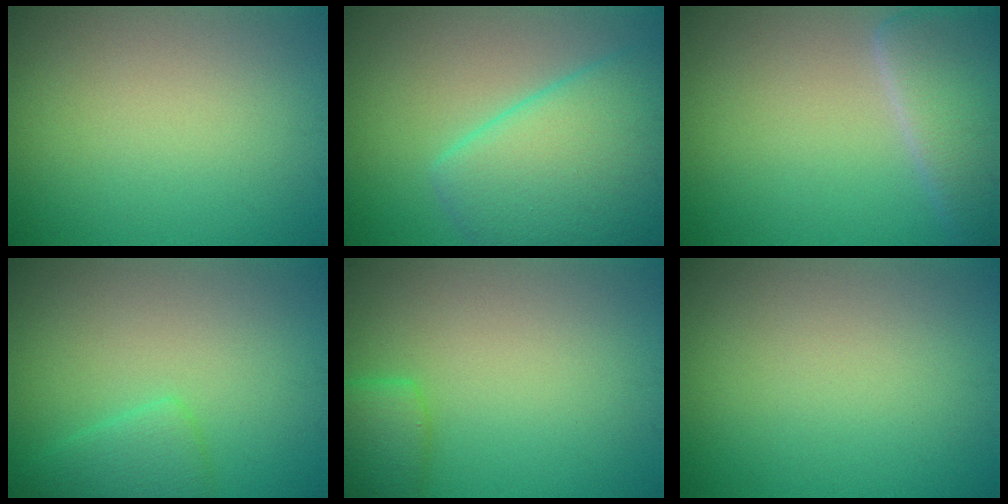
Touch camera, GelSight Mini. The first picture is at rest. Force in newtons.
{"total": 8.8, "press": 8.8, "slide": 0.4}
{"total": 6.2, "press": 6.2, "slide": 0.2}
{"total": 2.5, "press": 2.5, "slide": 0.0}
{"total": 2.7, "press": 2.6, "slide": 0.2}
{"total": 0.0}